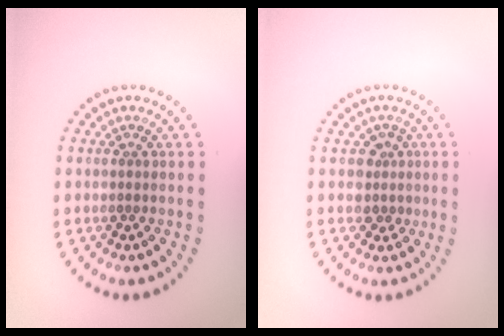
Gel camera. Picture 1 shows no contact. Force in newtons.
{"total": 1.9, "press": 1.6, "slide": 1.1}